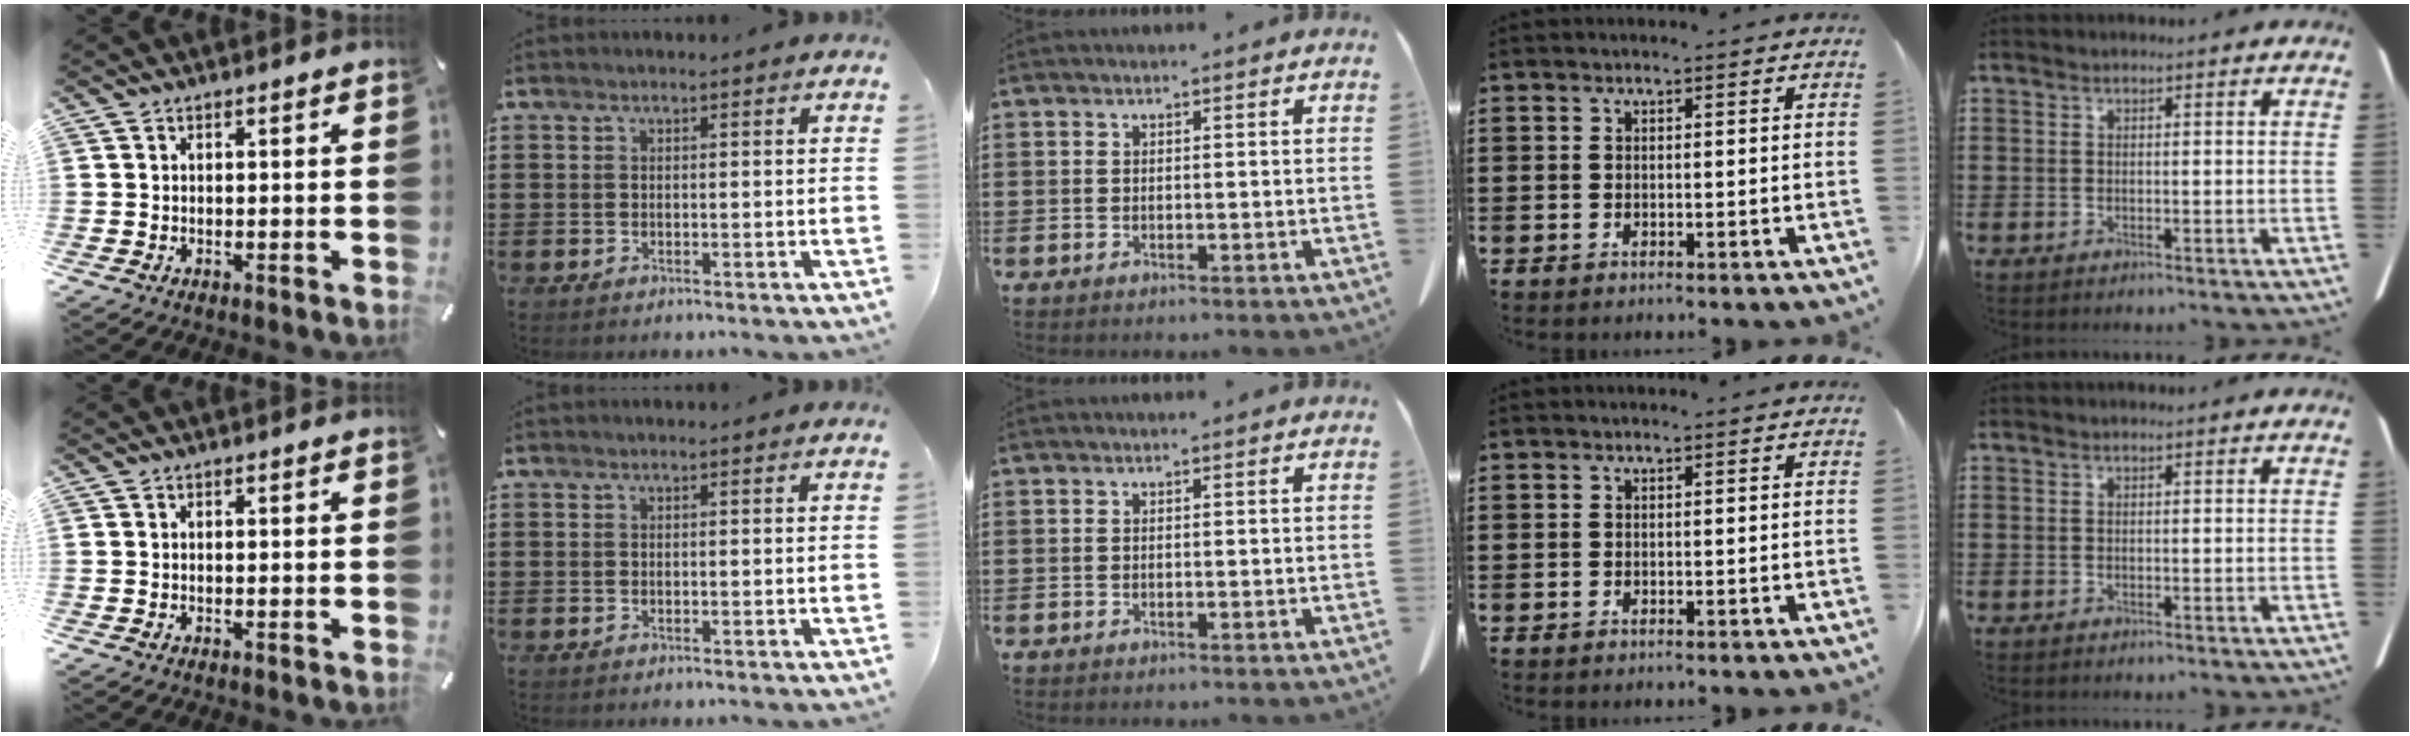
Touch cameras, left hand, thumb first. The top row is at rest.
{}